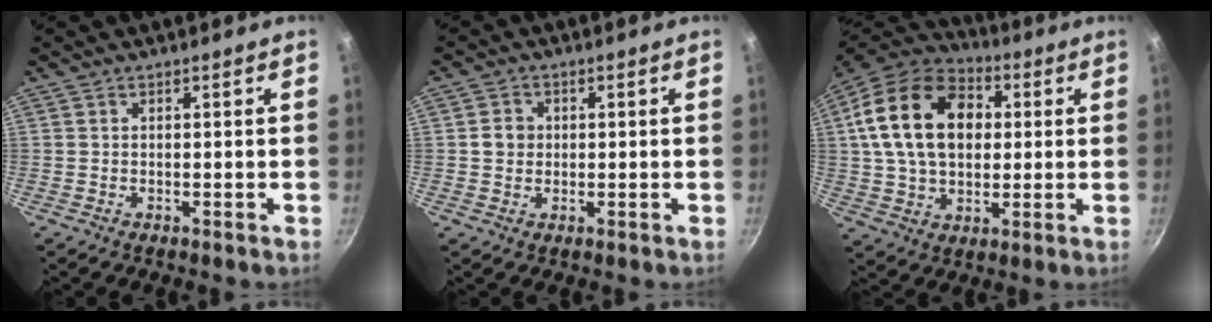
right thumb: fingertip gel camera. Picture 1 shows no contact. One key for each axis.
{"total": 3.2, "fx": 0.1, "fy": 2.9, "fz": 1.3, "tx": -0.006, "ty": 0.006, "tz": -0.001}
{"total": 21.5, "fx": 4.2, "fy": 15.1, "fz": 14.8, "tx": -0.237, "ty": 0.018, "tz": 0.065}